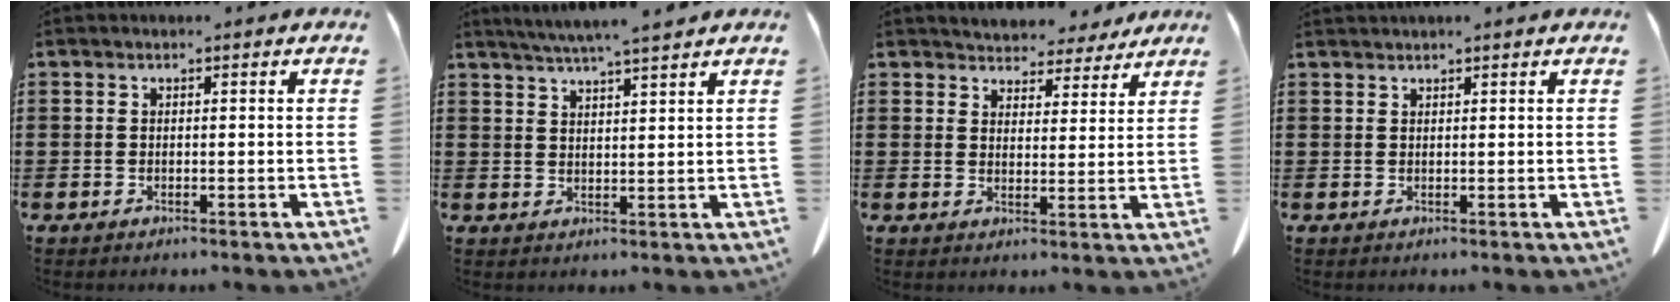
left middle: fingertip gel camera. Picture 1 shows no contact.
{"total": 3.9, "force": [3.6, -0.6, 1.6], "torque": [-0.041, -0.010, 0.062]}
{"total": 4.5, "force": [4.4, 1.0, -0.1], "torque": [-0.009, -0.021, 0.080]}
{"total": 1.0, "force": [1.0, -0.1, 0.2], "torque": [-0.005, -0.002, 0.020]}